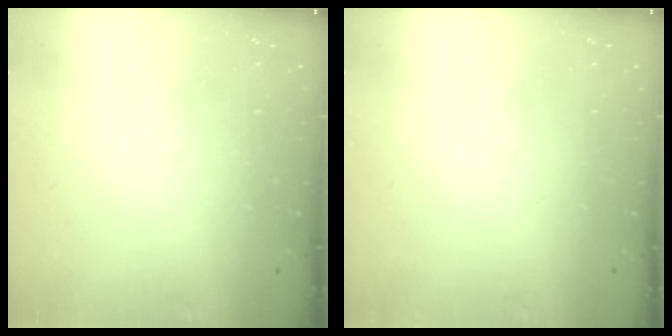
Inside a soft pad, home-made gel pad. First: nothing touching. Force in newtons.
{"total": 0.0}